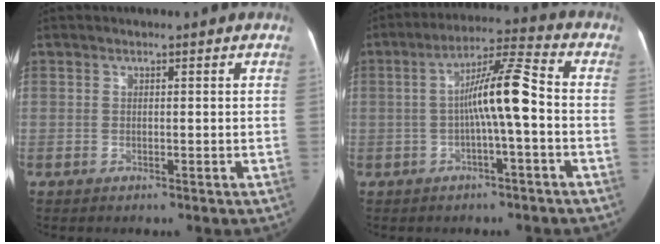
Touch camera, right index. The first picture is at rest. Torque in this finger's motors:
{"motor_torque": [1.51, -0.27, 0.51, 0.16]}